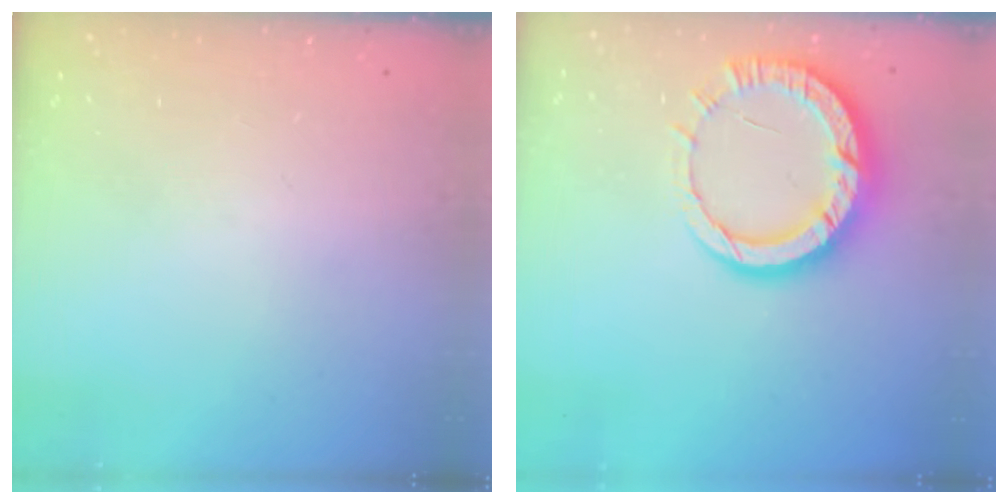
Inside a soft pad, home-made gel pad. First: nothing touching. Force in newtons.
{"total": 12.1, "press": 12.0, "slide": 1.2}